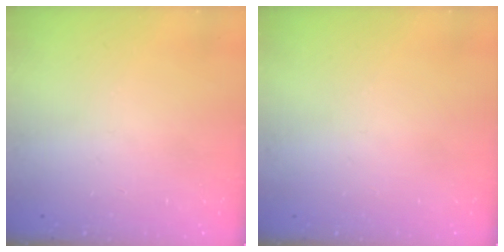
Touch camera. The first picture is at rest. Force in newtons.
{"total": 0.0}